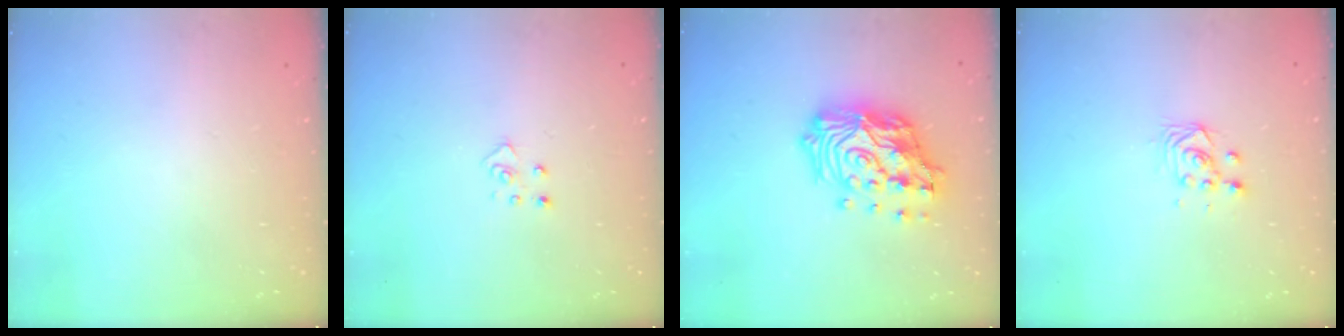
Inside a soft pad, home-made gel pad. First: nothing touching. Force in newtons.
{"total": 3.8, "press": 3.8, "slide": 0.4}
{"total": 20.6, "press": 20.5, "slide": 2.7}
{"total": 3.7, "press": 3.4, "slide": 1.4}